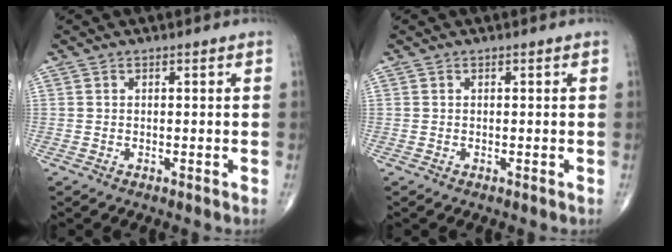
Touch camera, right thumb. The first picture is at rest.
{"total": 0.0}